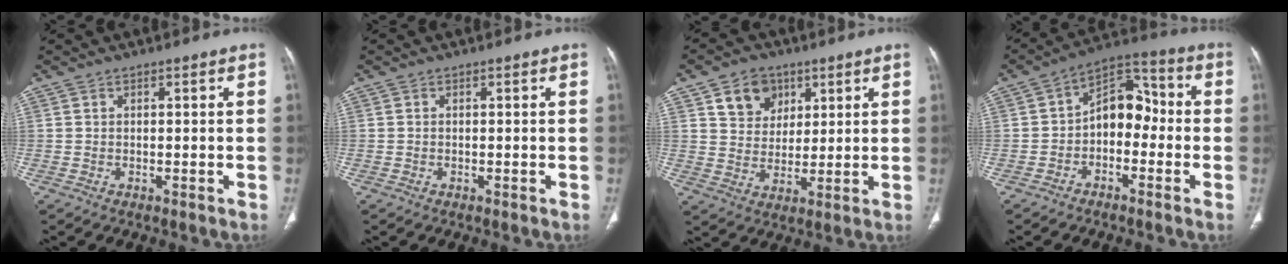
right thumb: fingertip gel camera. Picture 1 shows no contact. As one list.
[{"total": 0.0}, {"total": 8.7, "force": [4.2, 6.9, 3.3], "torque": [-0.023, -0.019, 0.075]}, {"total": 9.7, "force": [-1.6, 6.6, 6.9], "torque": [-0.072, 0.045, -0.045]}]